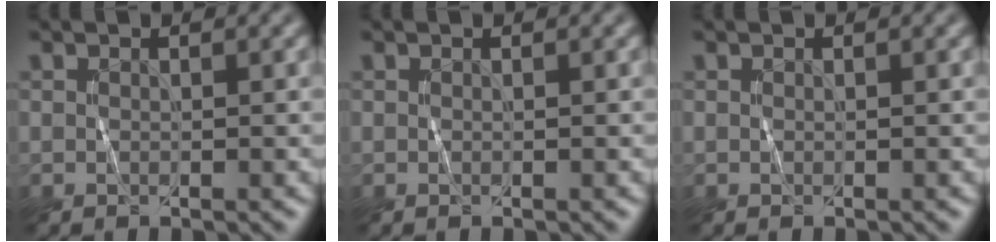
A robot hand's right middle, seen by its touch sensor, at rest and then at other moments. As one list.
[{"total": 0.0}, {"total": 0.0}]